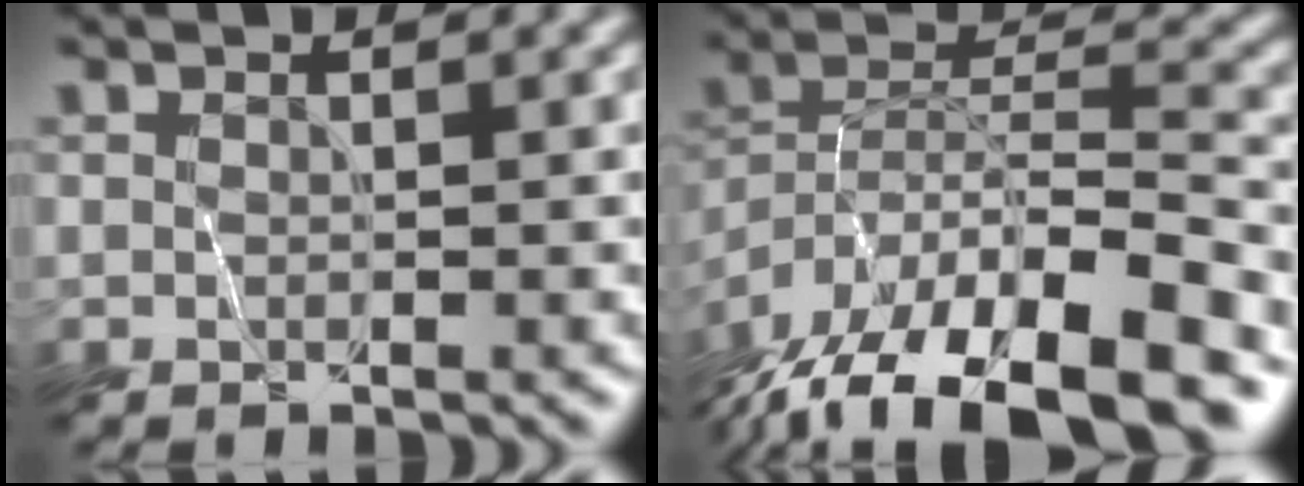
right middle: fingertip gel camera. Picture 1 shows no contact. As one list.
[{"total": 14.3, "force": [-11.4, 3.3, 7.8], "torque": [-0.155, 0.006, -0.193]}]